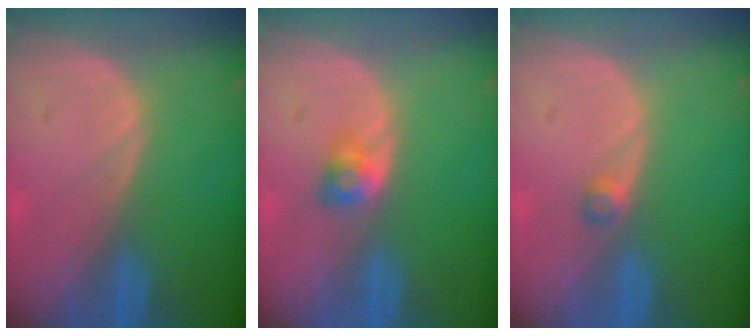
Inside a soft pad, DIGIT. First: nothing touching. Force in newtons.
{"total": 2.6, "press": 2.3, "slide": 1.2}
{"total": 1.6, "press": 1.4, "slide": 0.9}